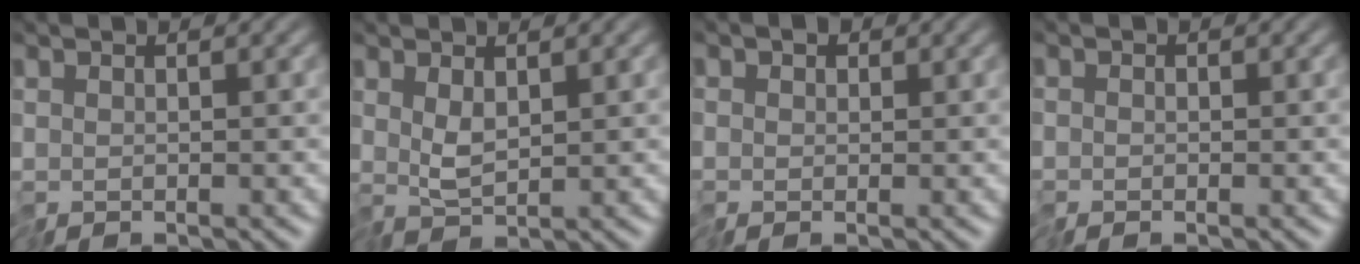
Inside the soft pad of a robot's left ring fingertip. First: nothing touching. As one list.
[{"total": 1.4, "force": [0.4, 0.1, 1.4], "torque": [-0.031, 0.001, 0.009]}, {"total": 1.1, "force": [-0.1, 1.0, 0.4], "torque": [-0.004, 0.003, -0.006]}, {"total": 0.7, "force": [-0.6, 0.3, -0.3], "torque": [0.008, 0.001, -0.012]}]